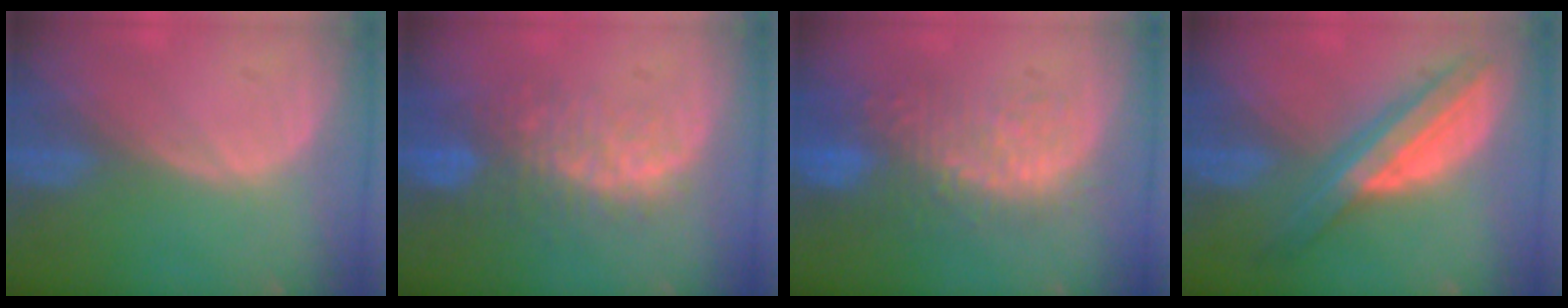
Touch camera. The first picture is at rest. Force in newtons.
{"total": 9.5, "press": 8.2, "slide": 4.8}
{"total": 11.0, "press": 9.6, "slide": 5.5}
{"total": 8.1, "press": 8.0, "slide": 0.5}